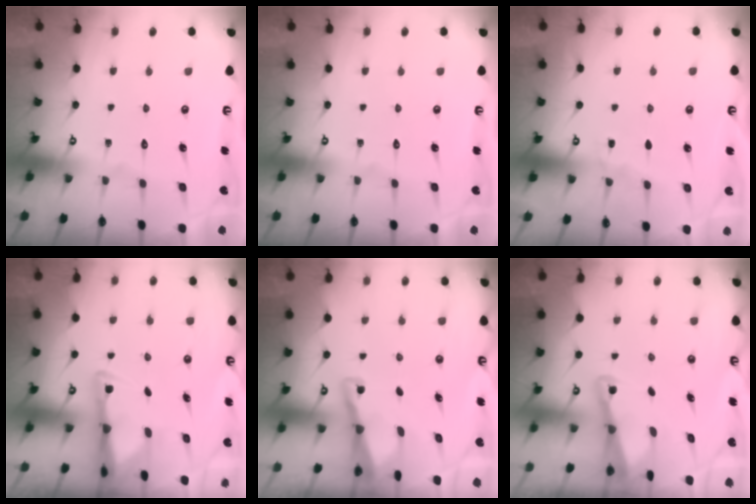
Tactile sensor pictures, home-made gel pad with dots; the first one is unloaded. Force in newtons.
{"total": 0.0}
{"total": 4.2, "press": 4.2, "slide": 0.5}
{"total": 2.7, "press": 2.6, "slide": 0.7}
{"total": 3.3, "press": 3.3, "slide": 0.6}
{"total": 2.1, "press": 2.1, "slide": 0.4}